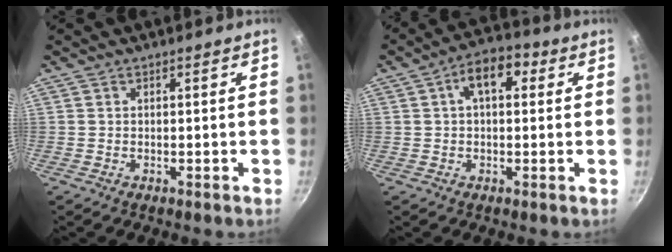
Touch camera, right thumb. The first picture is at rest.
{"total": 7.9, "force": [2.2, 4.6, 6.1], "torque": [-0.070, 0.015, 0.022]}